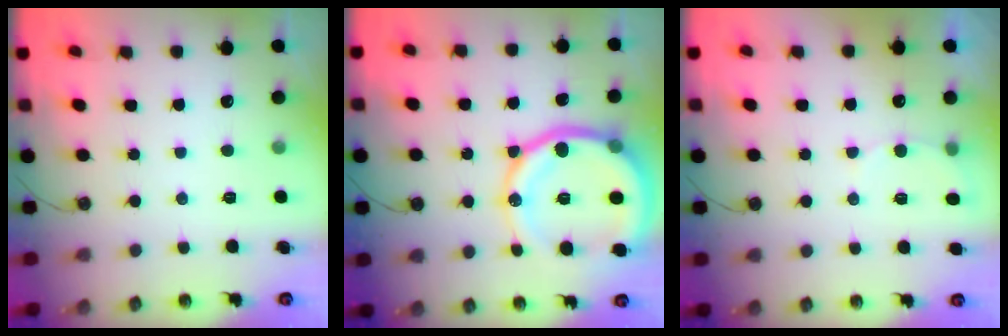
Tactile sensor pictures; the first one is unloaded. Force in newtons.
{"total": 20.3, "press": 20.1, "slide": 2.6}
{"total": 5.6, "press": 5.5, "slide": 1.4}